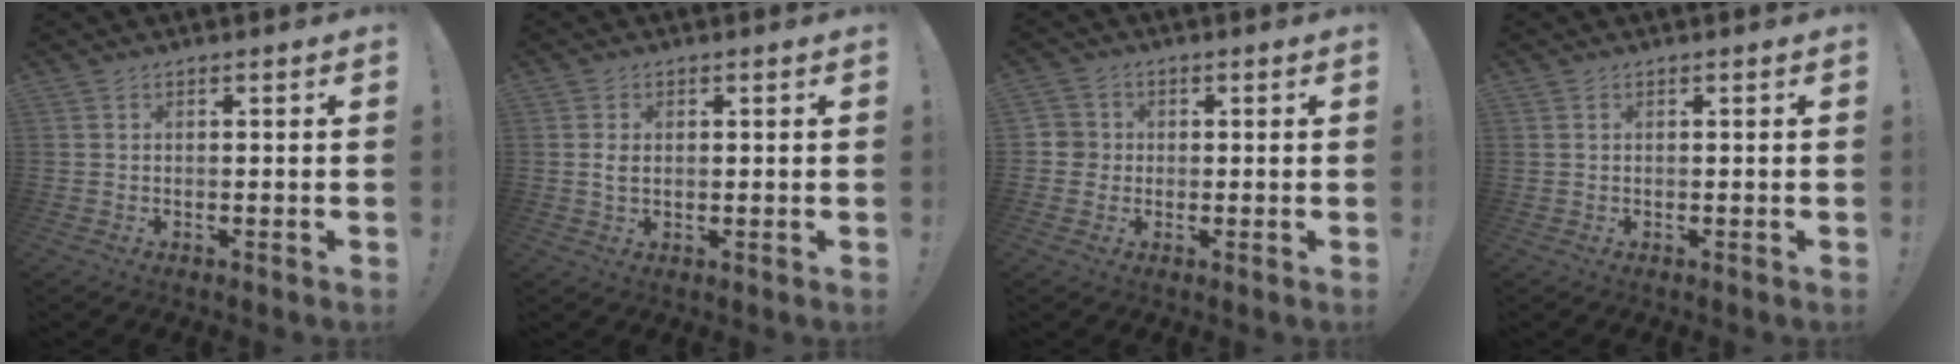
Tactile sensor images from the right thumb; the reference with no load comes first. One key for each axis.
{"total": 2.2, "fx": 0.4, "fy": 1.4, "fz": 1.7, "tx": -0.018, "ty": -0.002, "tz": 0.004}
{"total": 3.9, "fx": -0.4, "fy": 3.8, "fz": 0.8, "tx": -0.004, "ty": 0.006, "tz": -0.009}
{"total": 0.0}